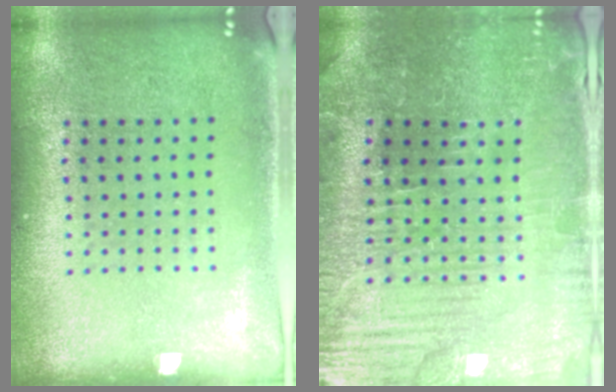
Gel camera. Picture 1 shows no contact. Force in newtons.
{"total": 3.6, "press": 3.6, "slide": 0.4}